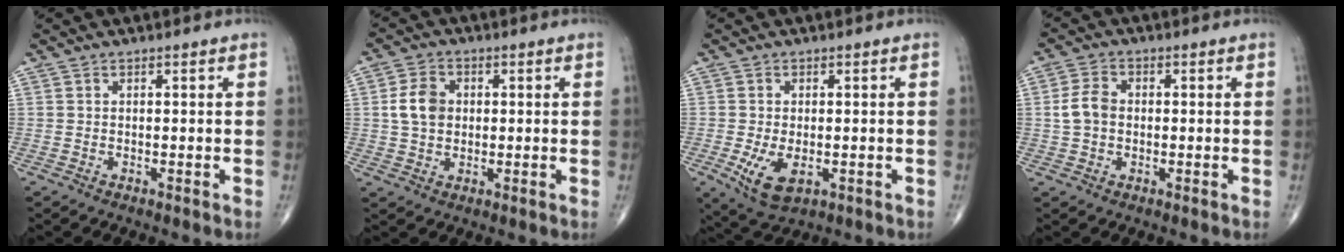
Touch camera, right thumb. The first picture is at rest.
{"total": 6.2, "force": [0.7, 4.7, 4.0], "torque": [-0.064, 0.003, 0.011]}
{"total": 6.6, "force": [-1.7, 3.5, 5.3], "torque": [-0.101, -0.014, -0.022]}
{"total": 4.8, "force": [0.0, 3.5, 3.2], "torque": [-0.065, 0.012, -0.004]}